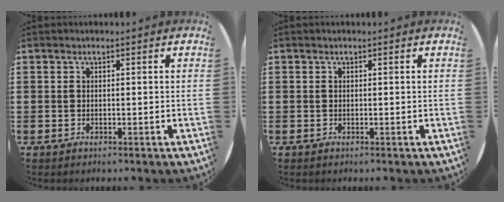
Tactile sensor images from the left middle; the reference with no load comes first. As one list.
[{"total": 0.0}]